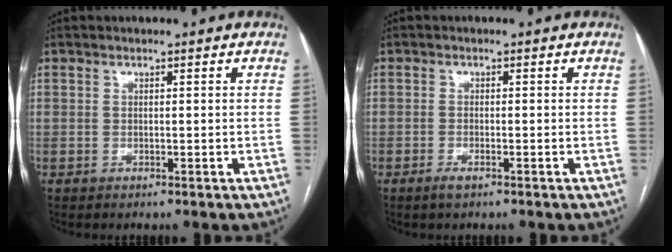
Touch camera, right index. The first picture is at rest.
{"total": 1.6, "force": [-1.1, 0.3, 1.1], "torque": [-0.025, -0.002, -0.019]}